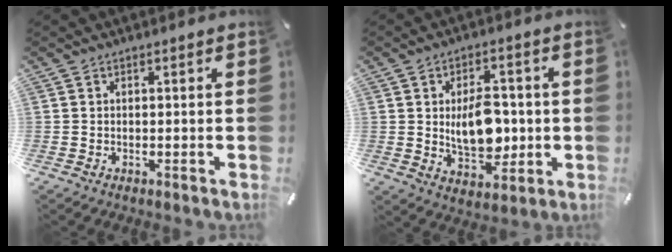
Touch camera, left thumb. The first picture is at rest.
{"total": 11.4, "force": [0.1, 7.1, 8.8], "torque": [-0.135, -0.003, -0.001]}